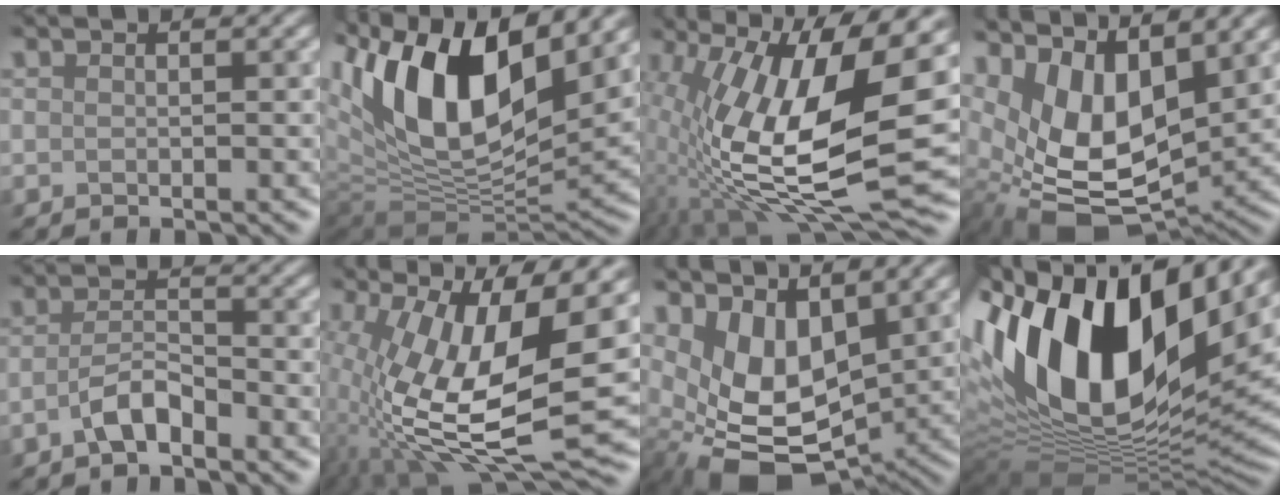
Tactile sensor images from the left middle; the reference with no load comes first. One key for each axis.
{"total": 14.9, "fx": 6.6, "fy": 6.8, "fz": 11.5, "tx": -0.214, "ty": 0.020, "tz": 0.117}
{"total": 15.2, "fx": 1.4, "fy": 5.9, "fz": 13.9, "tx": -0.262, "ty": -0.011, "tz": 0.019}
{"total": 9.5, "fx": 3.1, "fy": 5.3, "fz": 7.2, "tx": -0.148, "ty": -0.013, "tz": 0.062}
{"total": 2.4, "fx": -1.5, "fy": 0.7, "fz": 1.8, "tx": -0.039, "ty": 0.013, "tz": -0.034}
{"total": 14.4, "fx": 0.5, "fy": 5.3, "fz": 13.4, "tx": -0.268, "ty": -0.010, "tz": 0.008}
{"total": 8.3, "fx": 0.9, "fy": 5.4, "fz": 6.2, "tx": -0.129, "ty": -0.020, "tz": 0.022}
{"total": 17.8, "fx": 5.4, "fy": 9.7, "fz": 13.9, "tx": -0.271, "ty": 0.016, "tz": 0.086}